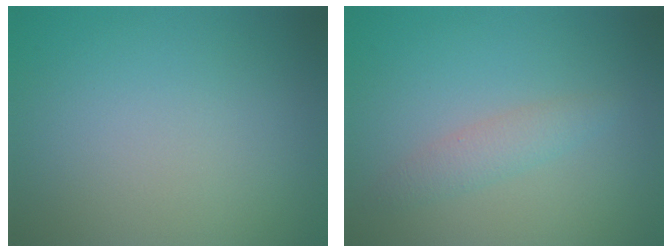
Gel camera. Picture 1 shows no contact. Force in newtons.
{"total": 1.8, "press": 1.8, "slide": 0.0}